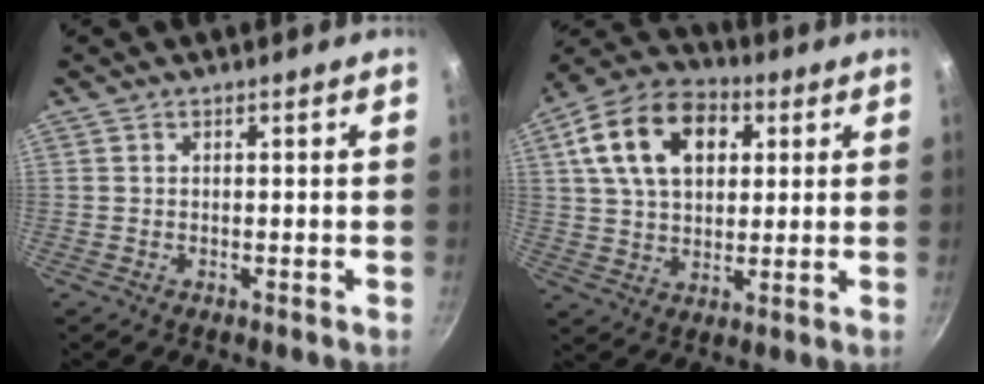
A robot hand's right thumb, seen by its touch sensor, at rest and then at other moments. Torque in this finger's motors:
{"motor_torque": [0.34, 3.06, 1.30, 0.66, 0.11]}